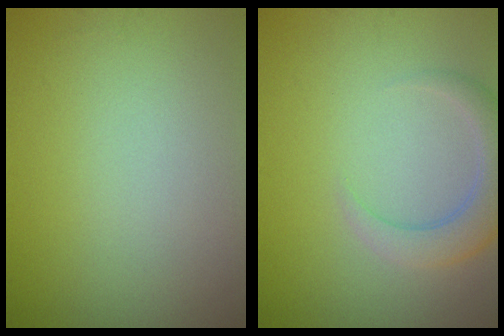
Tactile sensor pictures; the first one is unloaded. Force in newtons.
{"total": 3.4, "press": 3.4, "slide": 0.3}